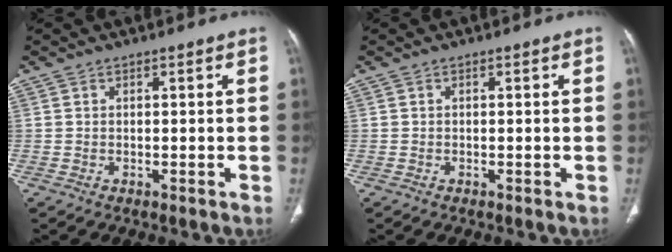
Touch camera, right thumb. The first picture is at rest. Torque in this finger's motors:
{"motor_torque": [0.30, 0.08, -0.22, 0.13, -0.01]}